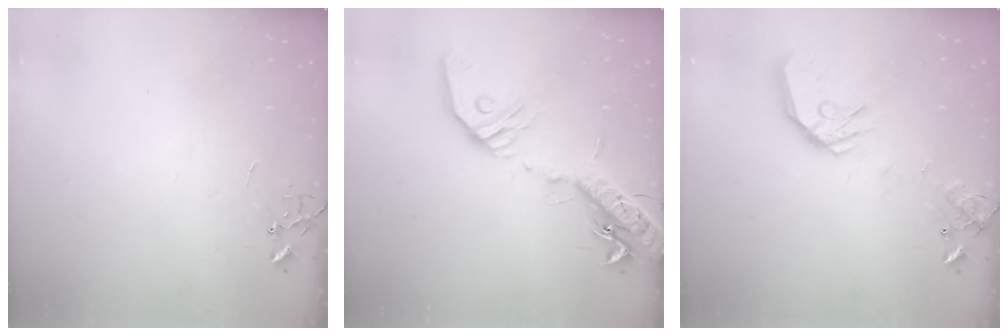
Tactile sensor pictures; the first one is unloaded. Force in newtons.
{"total": 22.2, "press": 21.7, "slide": 4.7}
{"total": 15.6, "press": 15.5, "slide": 1.7}